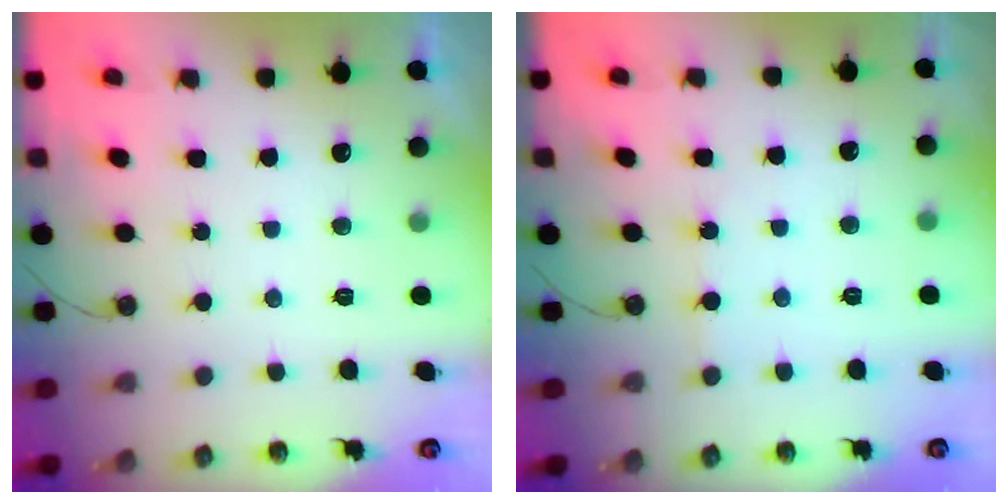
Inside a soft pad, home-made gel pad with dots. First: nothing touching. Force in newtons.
{"total": 2.4, "press": 2.4, "slide": 0.3}